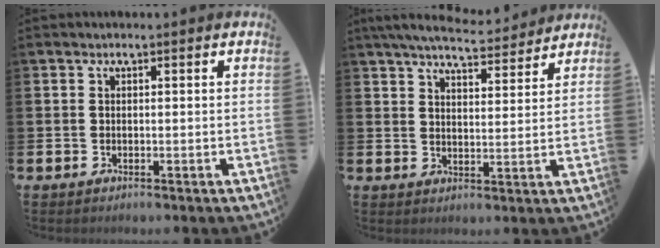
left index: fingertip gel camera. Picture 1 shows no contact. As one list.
[{"total": 6.3, "force": [6.0, 0.8, 1.6], "torque": [-0.050, -0.031, 0.107]}]